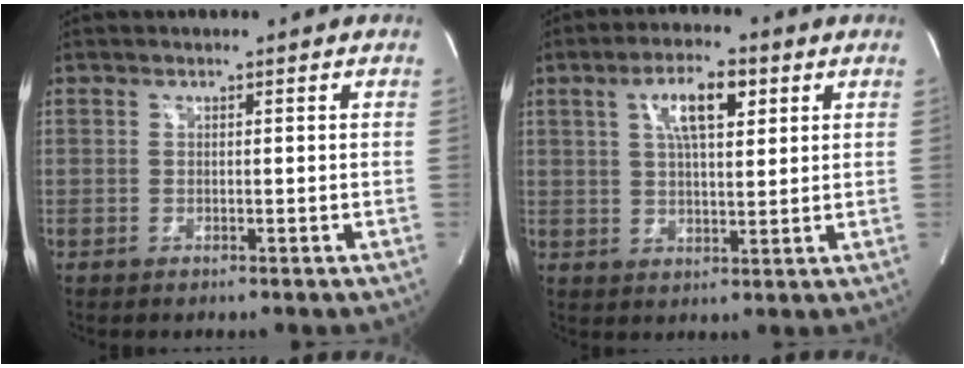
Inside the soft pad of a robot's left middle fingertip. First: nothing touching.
{"total": 8.0, "force": [3.2, 2.3, 6.9], "torque": [-0.127, 0.011, 0.056]}